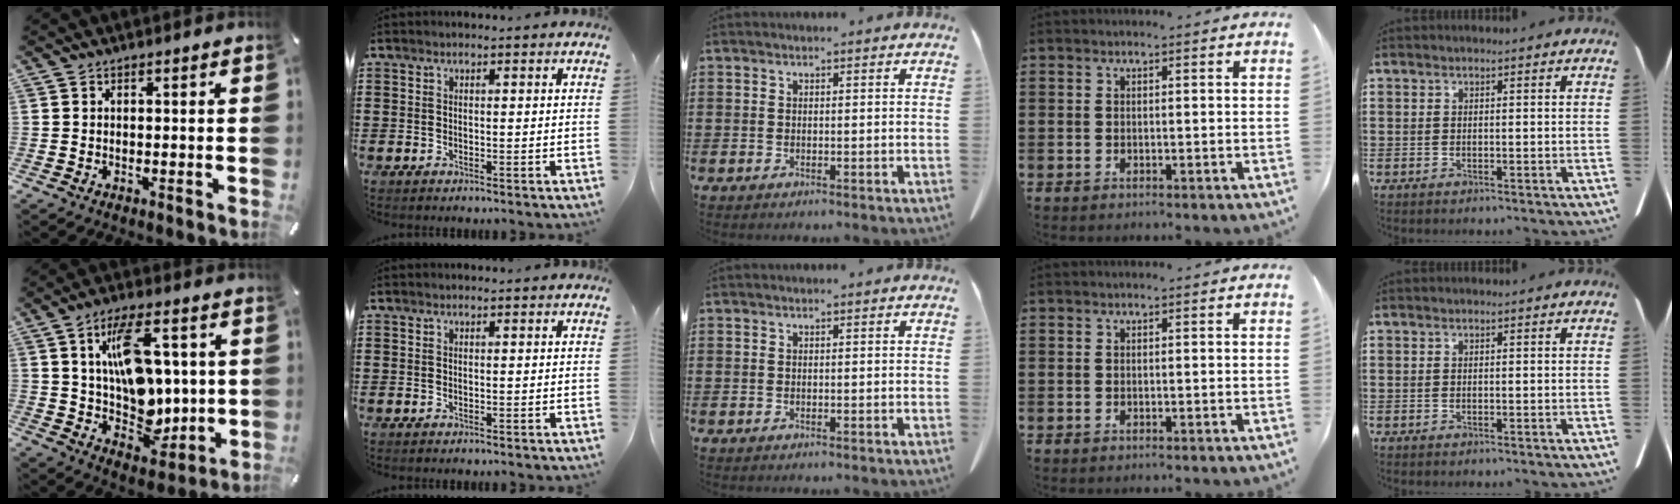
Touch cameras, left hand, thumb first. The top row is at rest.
{"thumb": {"total": 14.5, "force": [3.7, 9.5, 10.3], "torque": [-0.163, -0.008, 0.068]}}